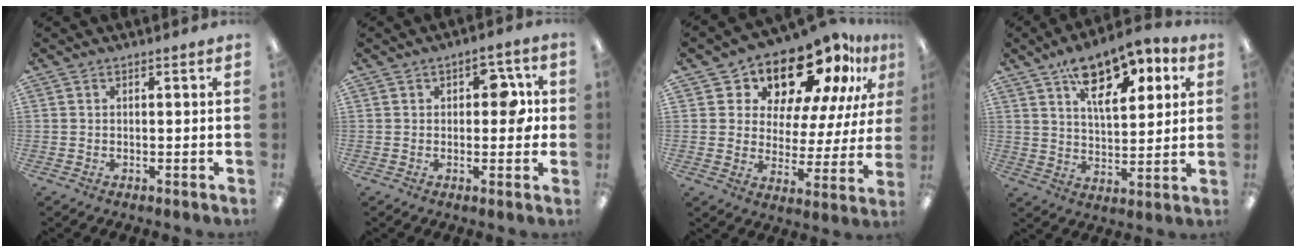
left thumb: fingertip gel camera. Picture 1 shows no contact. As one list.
[{"total": 6.7, "force": [1.4, 3.8, 5.3], "torque": [-0.061, 0.002, 0.017]}, {"total": 17.3, "force": [13.9, 7.1, 7.5], "torque": [-0.127, -0.112, 0.233]}, {"total": 14.6, "force": [8.9, 7.1, 9.1], "torque": [-0.131, -0.034, 0.153]}]